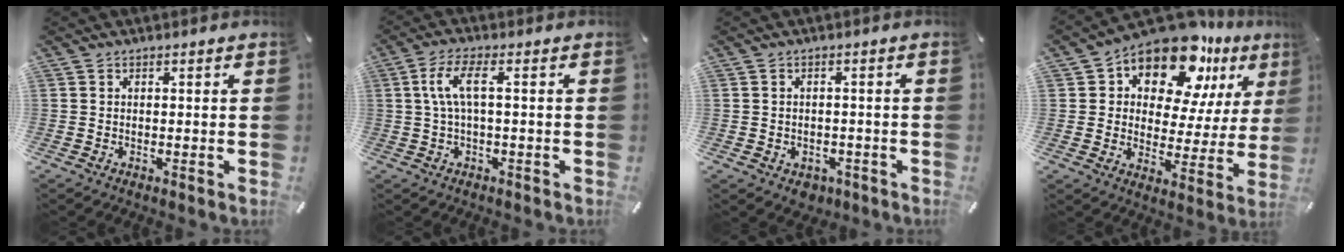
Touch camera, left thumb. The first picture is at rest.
{"total": 6.9, "force": [0.8, 2.0, 6.6], "torque": [-0.145, -0.002, 0.007]}
{"total": 2.9, "force": [-1.2, 2.5, 0.7], "torque": [-0.013, 0.008, -0.023]}
{"total": 15.0, "force": [11.2, 7.4, 6.6], "torque": [-0.115, -0.091, 0.196]}